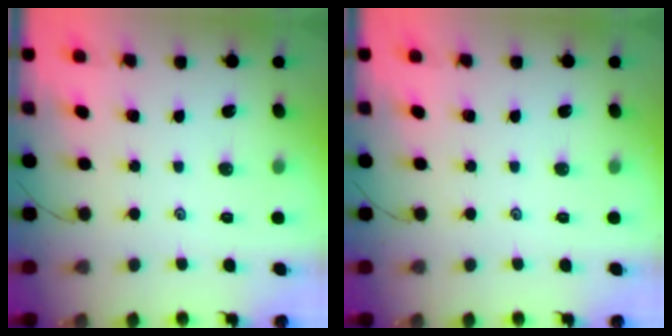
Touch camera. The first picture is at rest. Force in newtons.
{"total": 0.0}